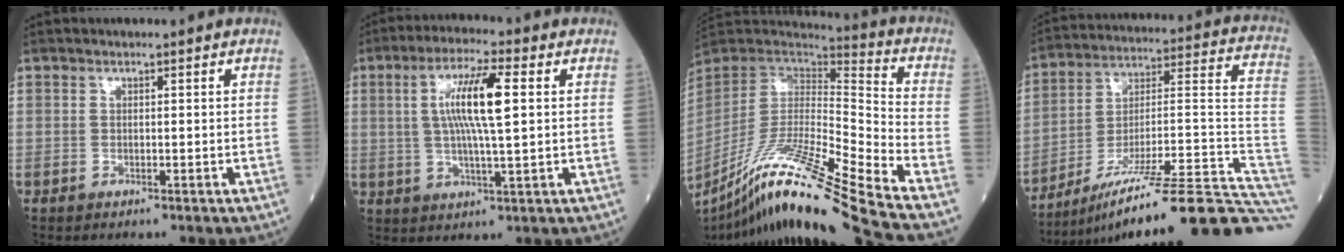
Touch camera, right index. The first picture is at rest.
{"total": 9.9, "force": [1.8, 0.8, 9.7], "torque": [-0.185, 0.006, 0.031]}
{"total": 25.1, "force": [-19.2, -2.0, 16.1], "torque": [-0.287, -0.047, -0.347]}
{"total": 28.5, "force": [-21.4, 0.6, 18.8], "torque": [-0.178, 0.011, -0.327]}